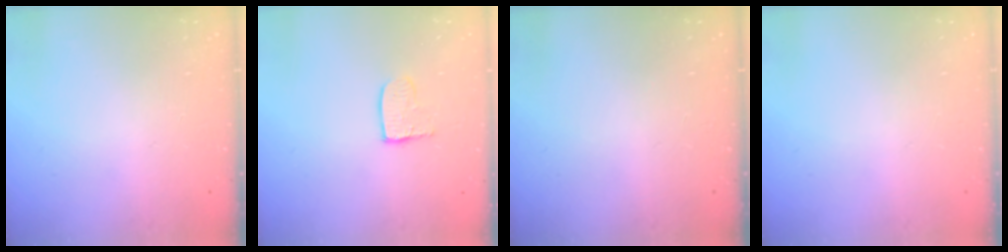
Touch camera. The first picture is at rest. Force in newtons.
{"total": 5.0, "press": 5.0, "slide": 0.4}
{"total": 0.0}
{"total": 0.0}